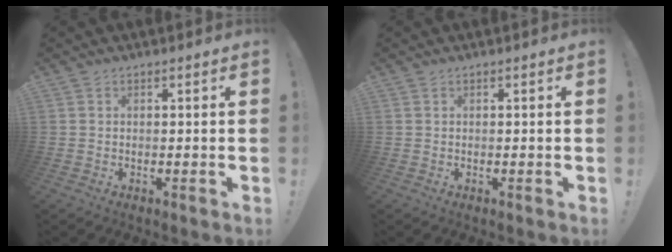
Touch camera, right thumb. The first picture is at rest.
{"total": 0.0}